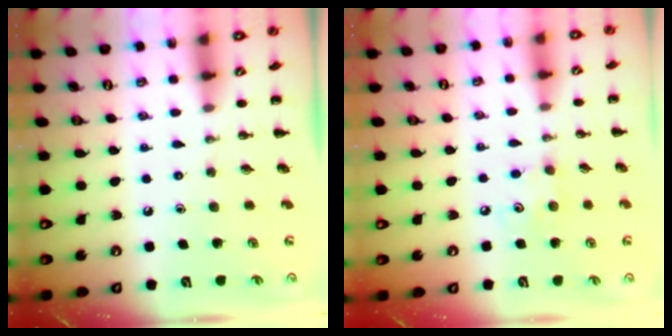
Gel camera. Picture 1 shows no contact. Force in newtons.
{"total": 4.2, "press": 4.0, "slide": 1.0}